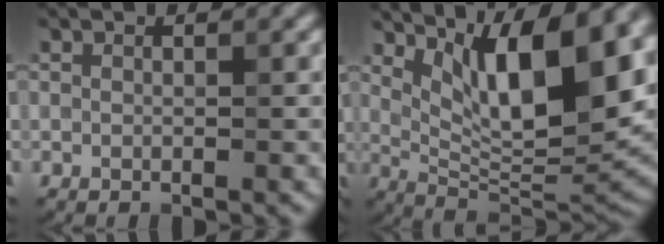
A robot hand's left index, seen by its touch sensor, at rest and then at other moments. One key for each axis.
{"total": 12.6, "fx": 4.9, "fy": 4.2, "fz": 10.8, "tx": -0.154, "ty": -0.004, "tz": 0.088}